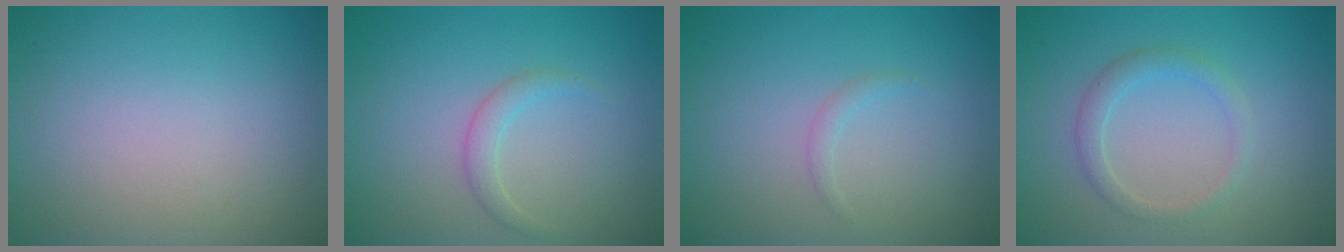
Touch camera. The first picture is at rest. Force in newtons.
{"total": 1.4, "press": 1.4, "slide": 0.0}
{"total": 0.7, "press": 0.7, "slide": 0.1}
{"total": 1.9, "press": 1.9, "slide": 0.1}